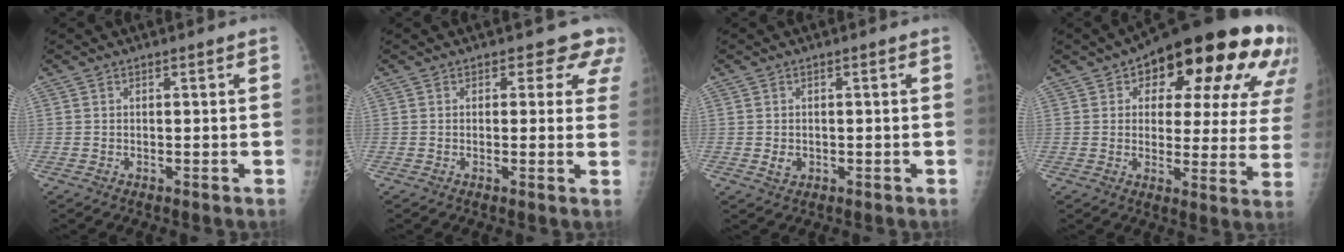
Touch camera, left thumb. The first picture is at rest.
{"total": 5.6, "force": [4.2, 3.3, 1.6], "torque": [0.025, -0.015, 0.024]}
{"total": 1.8, "force": [-0.3, 1.4, 1.0], "torque": [-0.011, 0.001, 0.000]}
{"total": 25.5, "force": [12.0, 11.4, 19.4], "torque": [-0.215, 0.006, 0.158]}